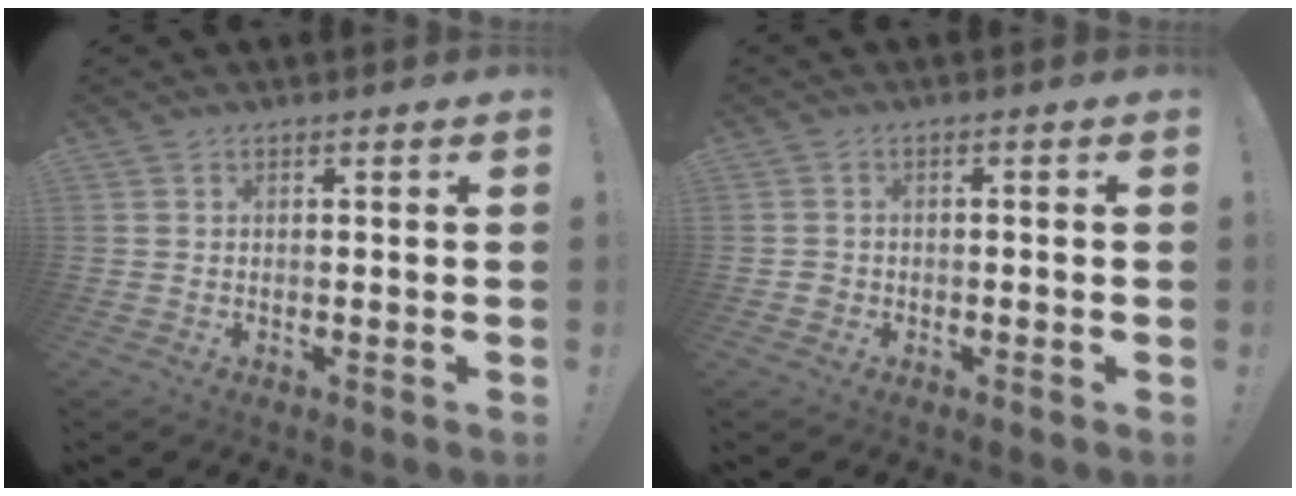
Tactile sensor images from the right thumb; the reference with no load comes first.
{"total": 2.1, "force": [-1.3, 1.5, 0.7], "torque": [-0.013, 0.009, -0.023]}